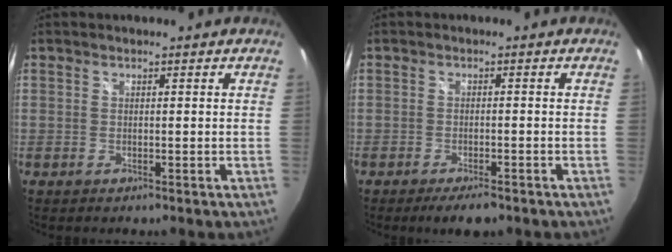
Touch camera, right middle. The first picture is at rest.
{"total": 4.6, "force": [-3.5, 1.3, 2.7], "torque": [-0.056, -0.009, -0.056]}